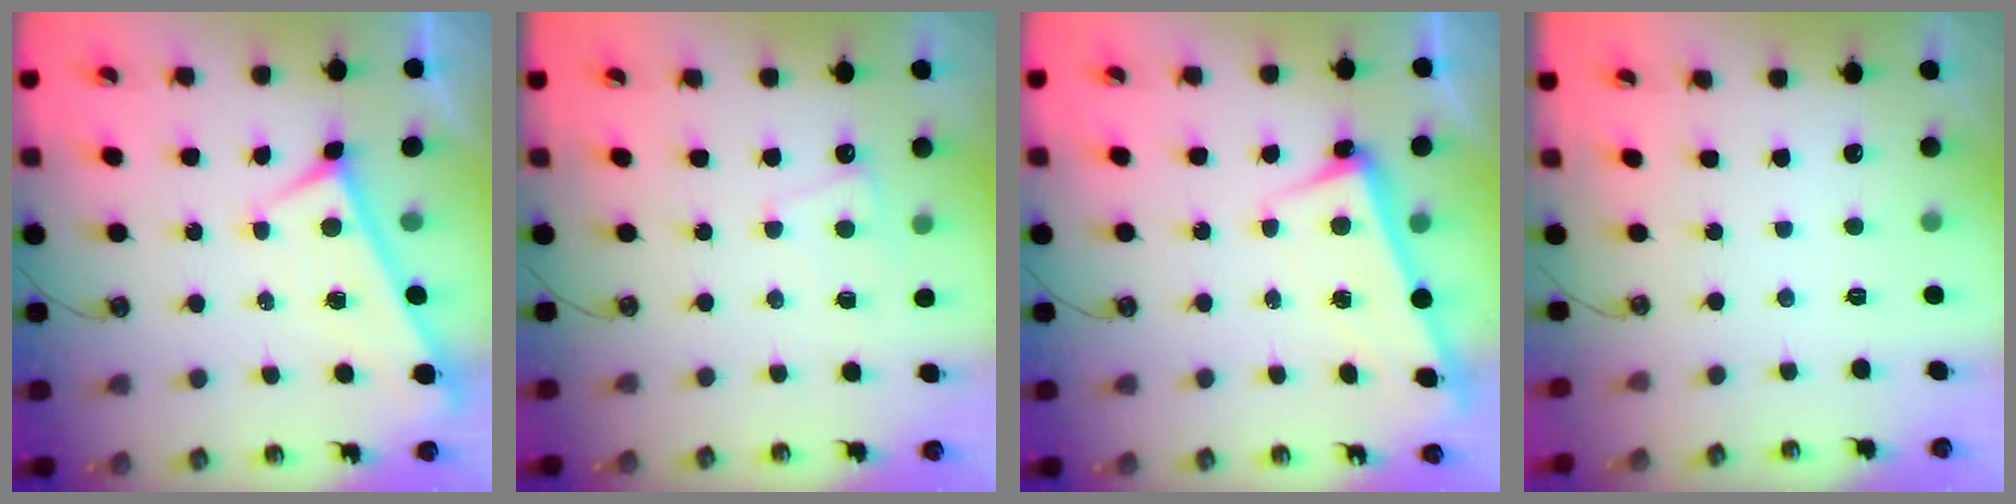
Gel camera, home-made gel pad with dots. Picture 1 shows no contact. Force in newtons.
{"total": 1.6, "press": 1.5, "slide": 0.4}
{"total": 2.6, "press": 2.5, "slide": 1.0}
{"total": 0.0}